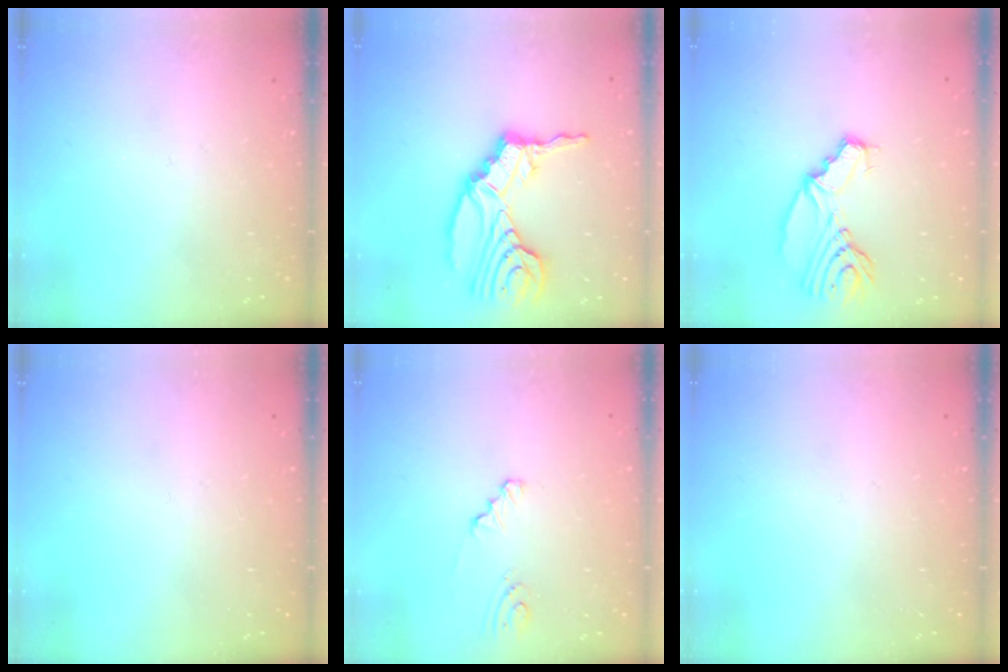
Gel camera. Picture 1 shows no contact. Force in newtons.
{"total": 15.3, "press": 15.2, "slide": 2.1}
{"total": 10.8, "press": 10.6, "slide": 2.2}
{"total": 0.0}
{"total": 2.4, "press": 2.4, "slide": 0.3}
{"total": 0.0}